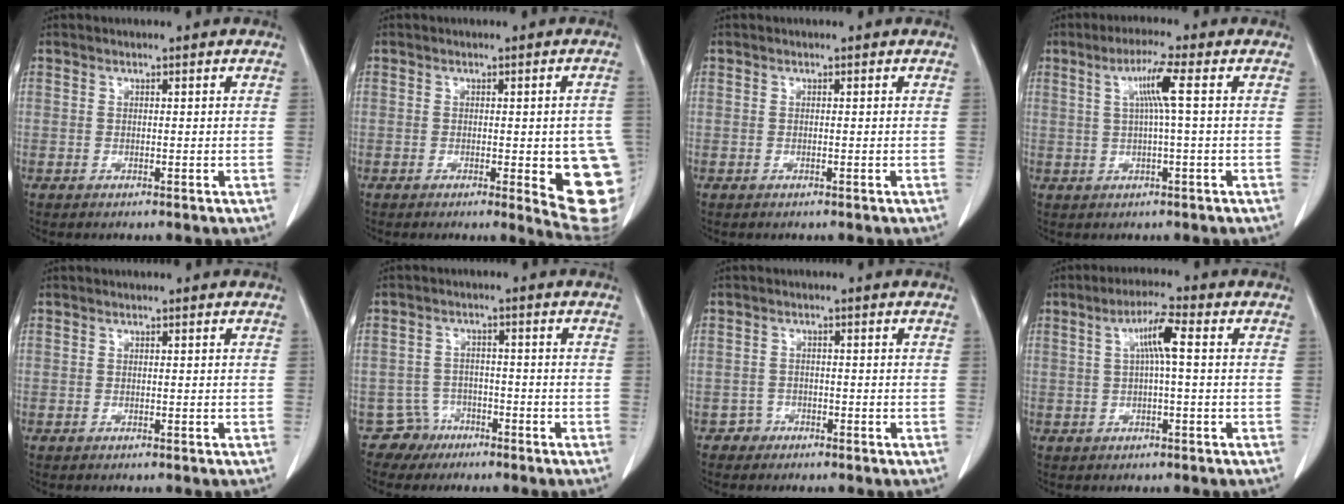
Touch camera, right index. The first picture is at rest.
{"total": 11.6, "force": [-2.3, 2.4, 11.1], "torque": [-0.092, -0.005, -0.019]}
{"total": 0.0}
{"total": 5.2, "force": [1.1, -0.8, 5.0], "torque": [-0.093, 0.009, 0.022]}
{"total": 0.0}
{"total": 4.0, "force": [-2.6, 2.8, -0.8], "torque": [0.015, 0.011, -0.046]}
{"total": 1.8, "force": [-1.2, 1.2, -0.5], "torque": [0.008, 0.009, -0.026]}
{"total": 5.1, "force": [1.0, 0.4, 4.9], "torque": [-0.092, 0.014, 0.017]}